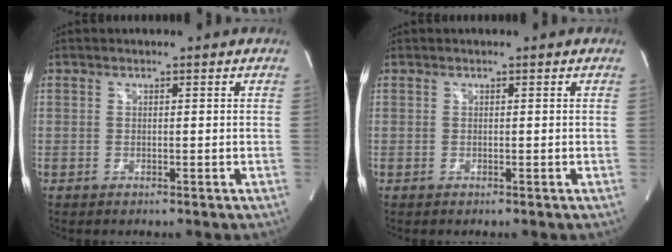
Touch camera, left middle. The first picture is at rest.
{"total": 0.0}